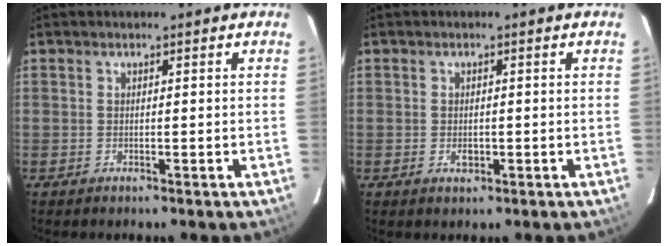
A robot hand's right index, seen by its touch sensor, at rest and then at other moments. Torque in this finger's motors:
{"motor_torque": [0.25, 0.20, -0.02, 0.02]}